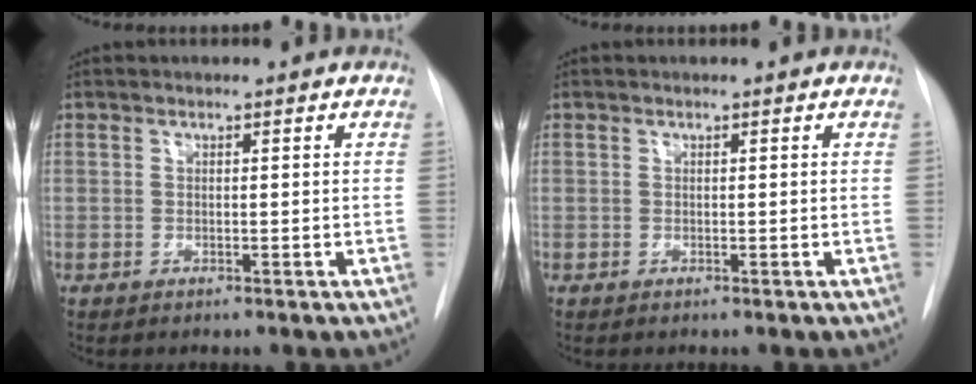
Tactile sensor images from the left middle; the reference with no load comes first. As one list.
[{"total": 0.0}]